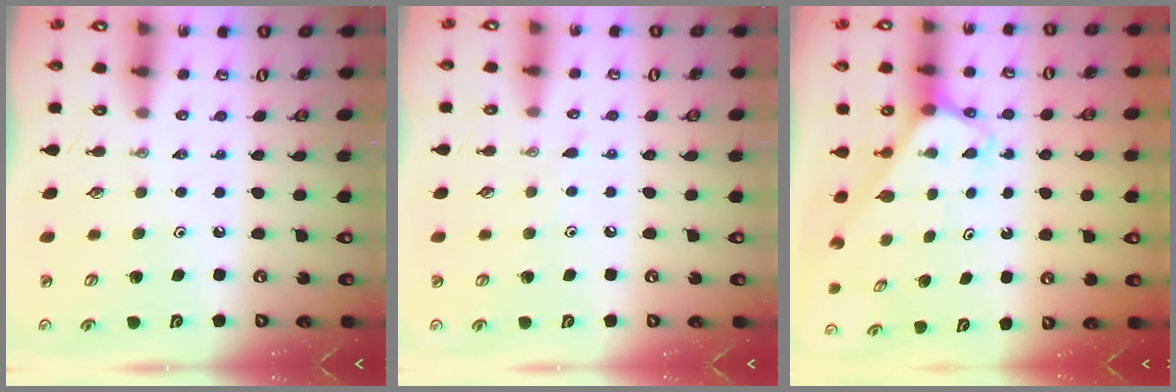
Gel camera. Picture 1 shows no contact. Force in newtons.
{"total": 4.8, "press": 4.8, "slide": 0.7}
{"total": 2.7, "press": 2.7, "slide": 0.2}